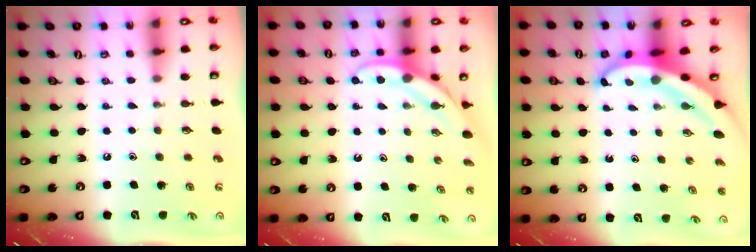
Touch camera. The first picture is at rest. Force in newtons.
{"total": 5.9, "press": 5.9, "slide": 0.3}
{"total": 5.3, "press": 5.2, "slide": 0.7}